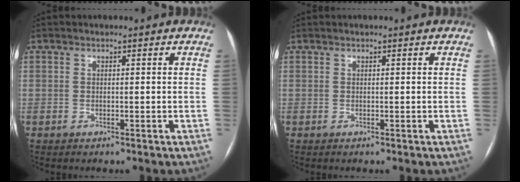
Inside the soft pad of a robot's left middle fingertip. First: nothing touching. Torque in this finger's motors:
{"motor_torque": [0.07, -0.11, 0.01, 0.02]}